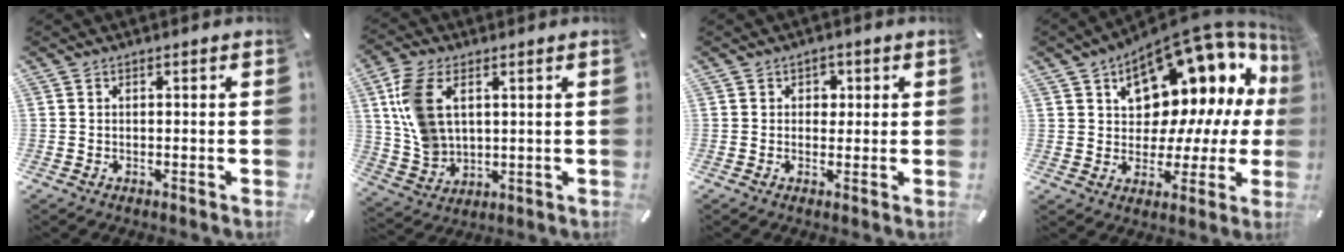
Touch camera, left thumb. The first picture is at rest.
{"total": 10.3, "force": [3.0, 7.2, 6.7], "torque": [-0.158, 0.004, 0.057]}
{"total": 2.5, "force": [0.5, 2.3, 0.8], "torque": [0.002, -0.003, -0.001]}
{"total": 16.1, "force": [9.1, 10.1, 8.7], "torque": [-0.114, -0.093, 0.160]}